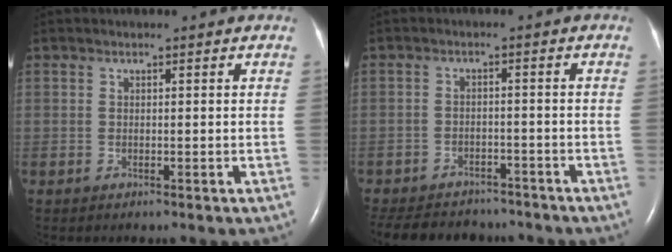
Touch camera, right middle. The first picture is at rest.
{"total": 13.8, "force": [-12.0, 5.5, 4.3], "torque": [-0.099, 0.001, -0.157]}